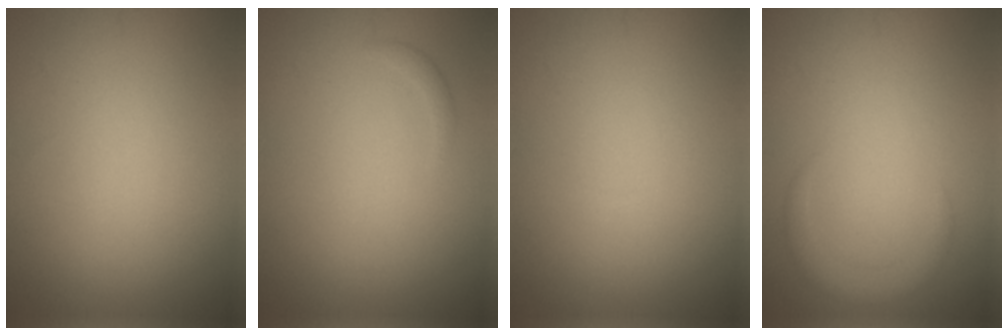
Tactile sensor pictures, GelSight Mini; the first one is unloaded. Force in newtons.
{"total": 0.6, "press": 0.6, "slide": 0.0}
{"total": 0.0}
{"total": 2.1, "press": 2.1, "slide": 0.2}